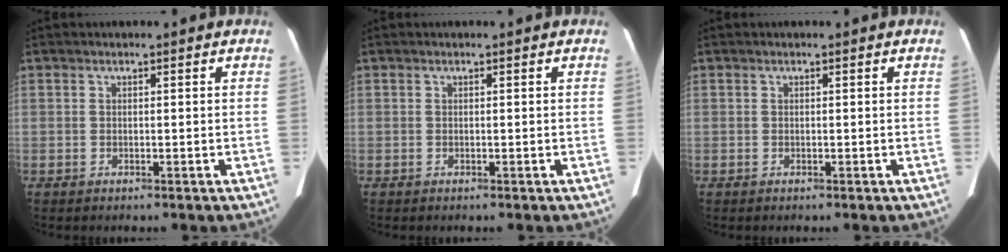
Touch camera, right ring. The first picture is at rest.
{"total": 0.0}
{"total": 0.0}